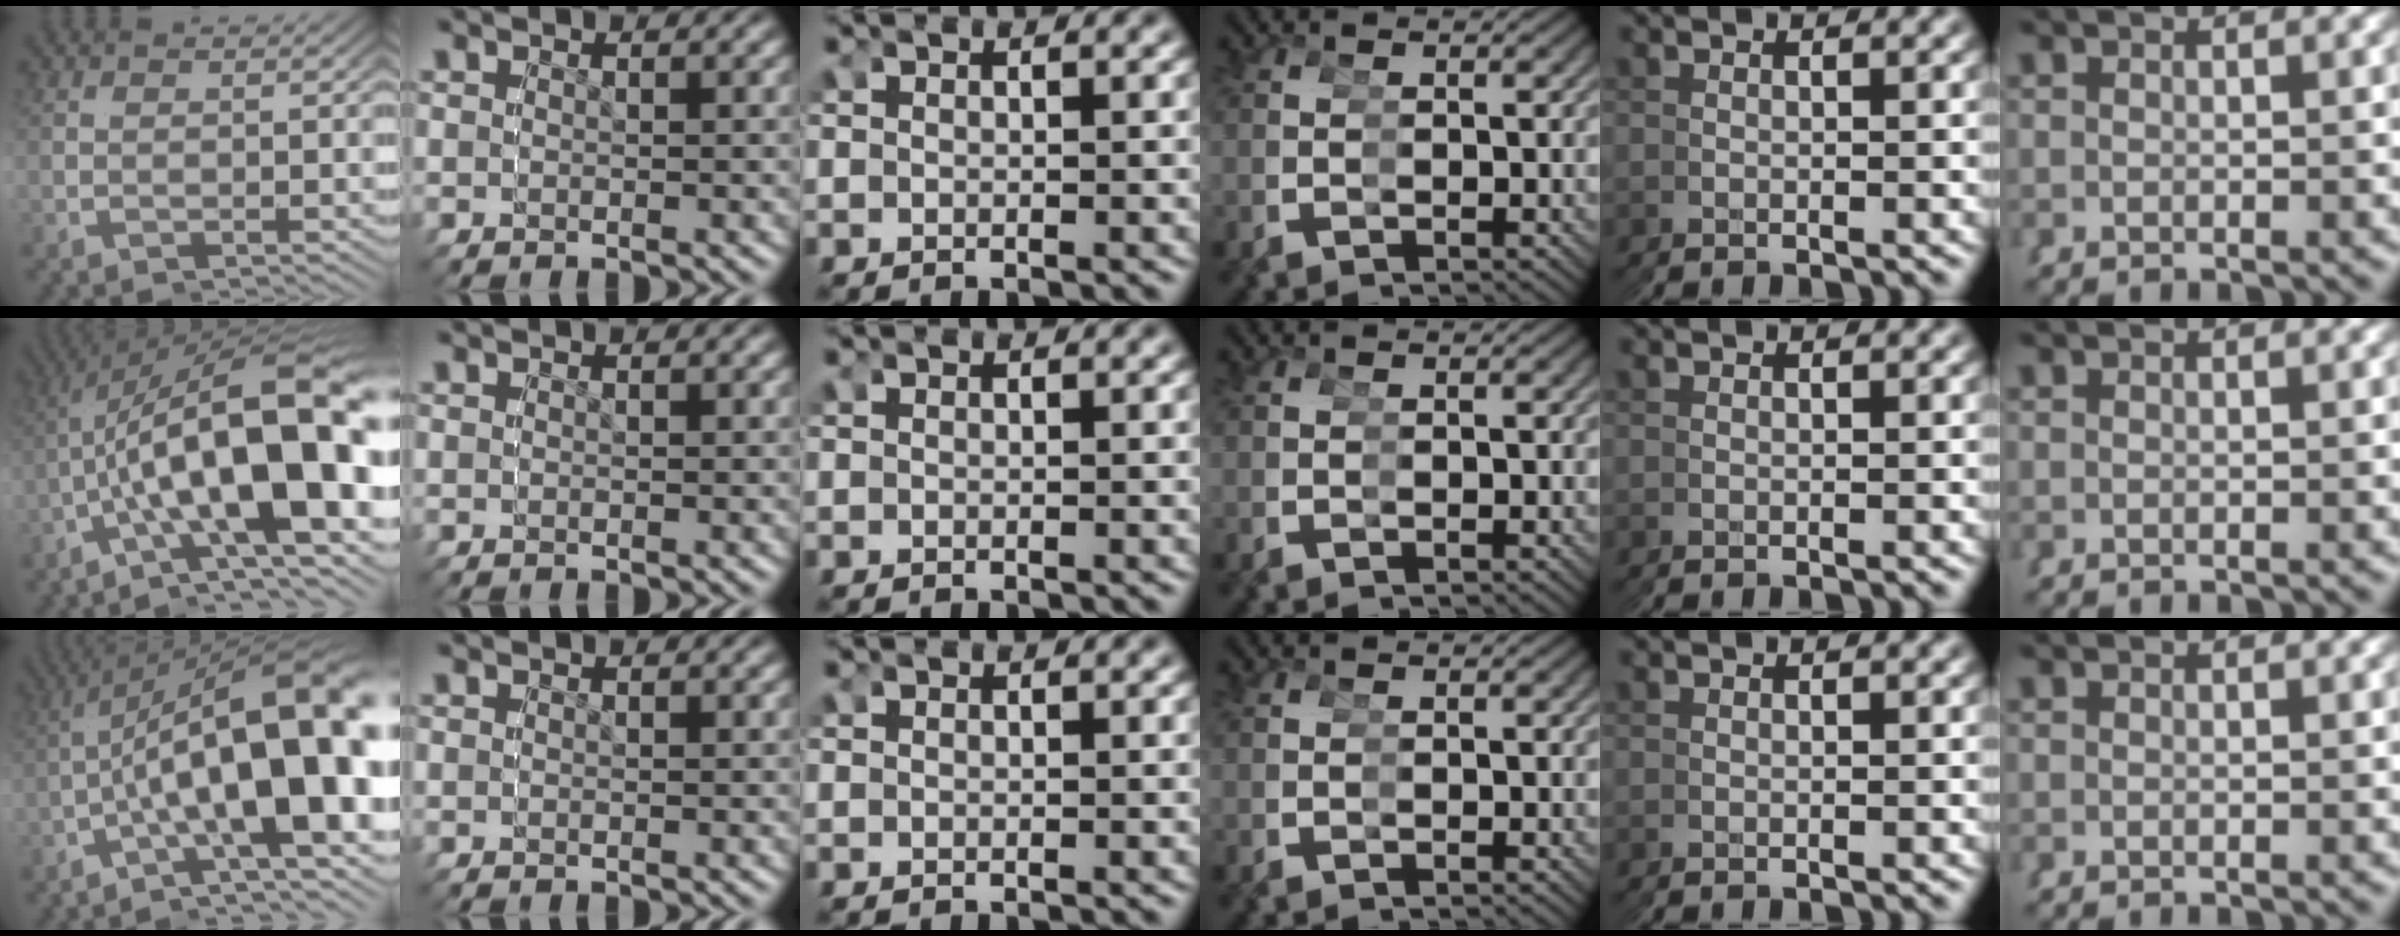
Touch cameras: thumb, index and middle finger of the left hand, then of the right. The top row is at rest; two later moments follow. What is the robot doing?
{"motion": "grasp_and_lifting", "object": "cubes"}